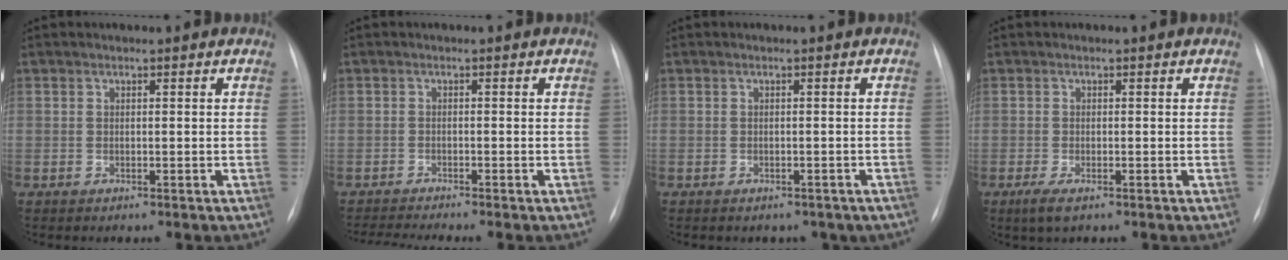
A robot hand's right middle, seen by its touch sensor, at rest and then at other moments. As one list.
[{"total": 4.6, "force": [-4.1, -1.2, 1.7], "torque": [-0.029, -0.013, -0.068]}, {"total": 6.7, "force": [-5.3, 3.4, 2.2], "torque": [-0.023, 0.013, -0.049]}, {"total": 2.5, "force": [-1.4, 0.7, 2.0], "torque": [-0.045, -0.006, -0.023]}]